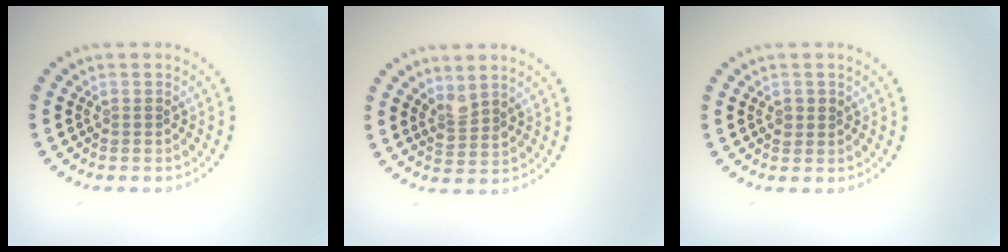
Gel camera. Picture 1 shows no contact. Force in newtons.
{"total": 1.8, "press": 1.4, "slide": 1.2}
{"total": 0.9, "press": 0.9, "slide": 0.3}